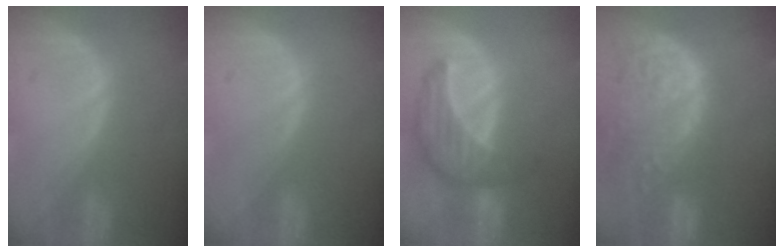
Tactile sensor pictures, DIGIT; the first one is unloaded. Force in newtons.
{"total": 0.0}
{"total": 7.4, "press": 7.4, "slide": 0.2}
{"total": 14.7, "press": 12.1, "slide": 8.4}